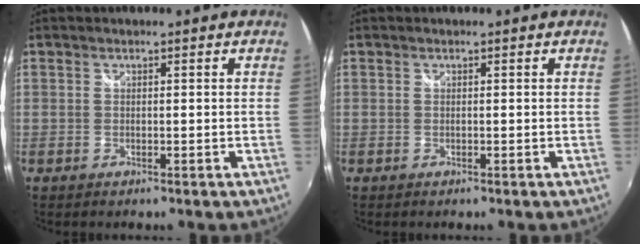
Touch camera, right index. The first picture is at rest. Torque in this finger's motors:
{"motor_torque": [-0.14, 0.07, -0.01, 0.00]}